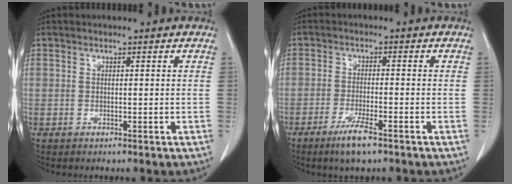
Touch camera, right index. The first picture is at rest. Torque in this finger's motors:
{"motor_torque": [0.52, -0.33, 0.09, 0.03]}